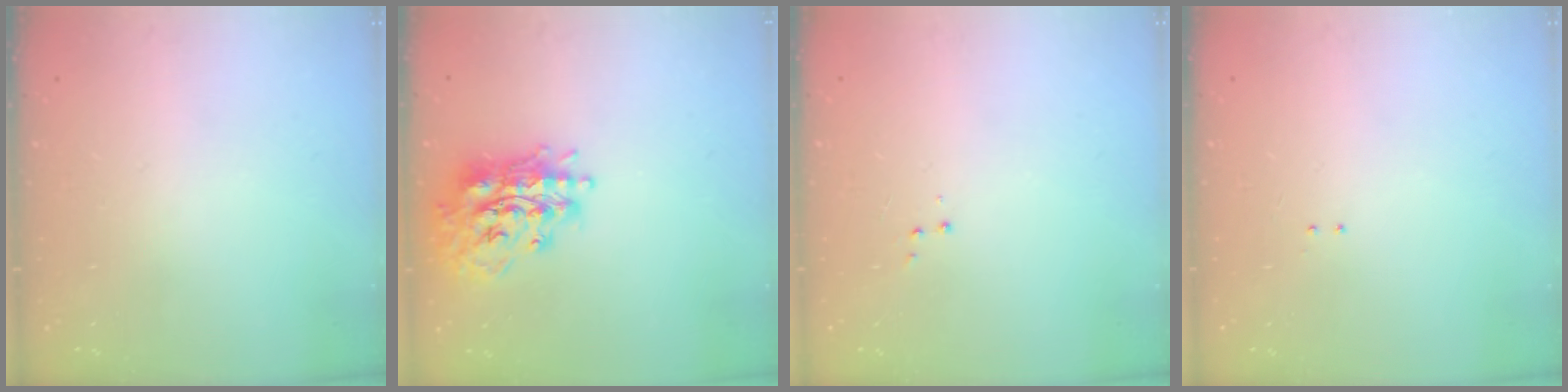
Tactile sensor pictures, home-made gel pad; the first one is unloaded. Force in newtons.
{"total": 18.7, "press": 18.7, "slide": 1.8}
{"total": 3.6, "press": 3.5, "slide": 0.7}
{"total": 2.0, "press": 2.0, "slide": 0.4}